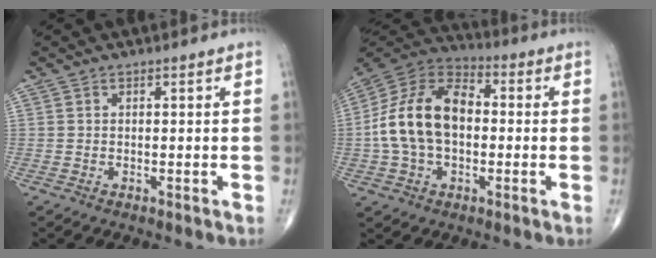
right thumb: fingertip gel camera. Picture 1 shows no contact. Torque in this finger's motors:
{"motor_torque": [1.33, 1.72, 0.54, -0.36, 0.55]}